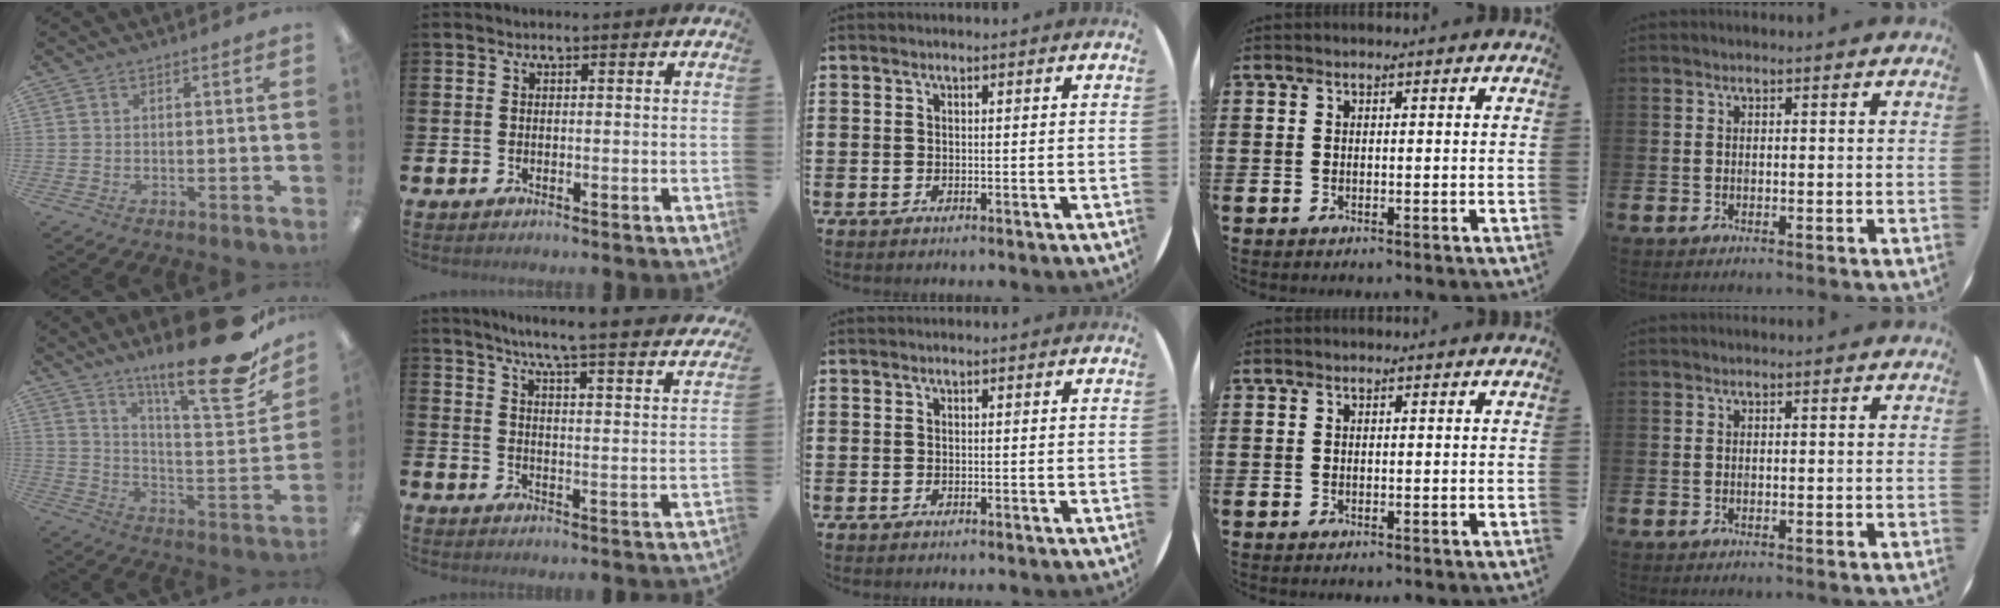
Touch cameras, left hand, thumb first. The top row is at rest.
{"thumb": {"total": 22.3, "force": [16.6, 4.8, 14.2], "torque": [-0.202, -0.126, 0.261]}, "index": {"total": 5.7, "force": [5.3, -0.6, 2.0], "torque": [-0.053, -0.048, 0.084]}}